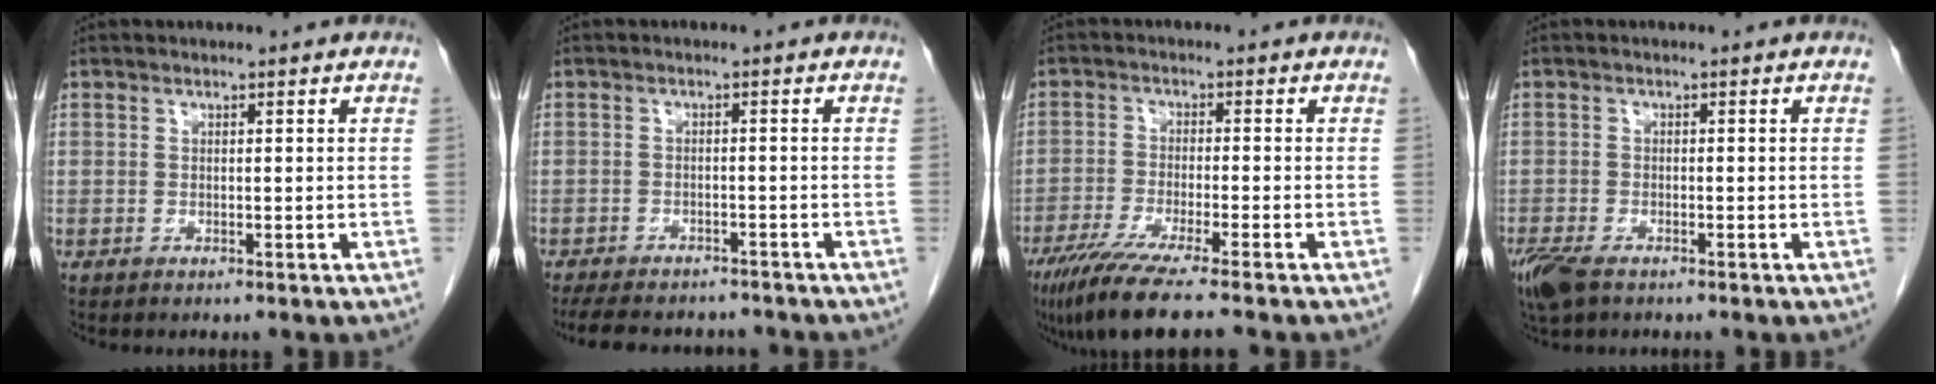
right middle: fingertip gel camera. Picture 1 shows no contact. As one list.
[{"total": 11.9, "force": [-10.5, 3.7, 4.2], "torque": [-0.092, -0.005, -0.138]}, {"total": 10.4, "force": [-8.0, -0.5, 6.7], "torque": [-0.111, -0.032, -0.132]}, {"total": 5.0, "force": [-3.5, 1.9, 3.0], "torque": [-0.065, -0.012, -0.061]}]